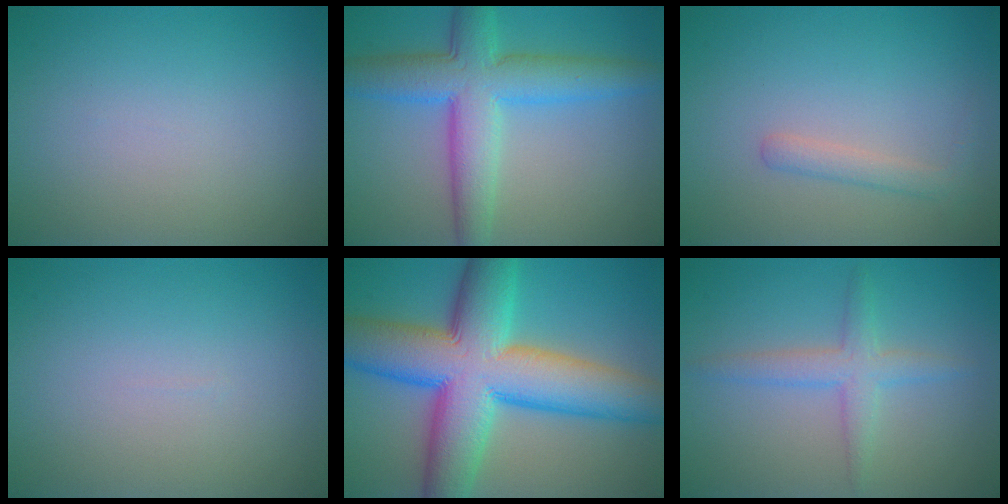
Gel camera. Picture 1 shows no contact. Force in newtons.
{"total": 7.5, "press": 7.5, "slide": 0.1}
{"total": 1.6, "press": 1.6, "slide": 0.1}
{"total": 0.0}
{"total": 14.2, "press": 14.2, "slide": 0.2}
{"total": 2.7, "press": 2.7, "slide": 0.0}